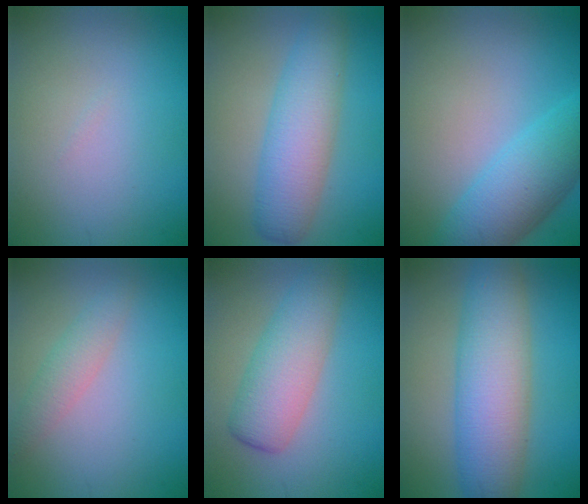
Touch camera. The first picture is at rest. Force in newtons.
{"total": 5.8, "press": 5.8, "slide": 0.3}
{"total": 6.7, "press": 6.6, "slide": 0.2}
{"total": 2.2, "press": 2.2, "slide": 0.1}
{"total": 5.2, "press": 5.2, "slide": 0.1}
{"total": 8.2, "press": 8.2, "slide": 0.2}